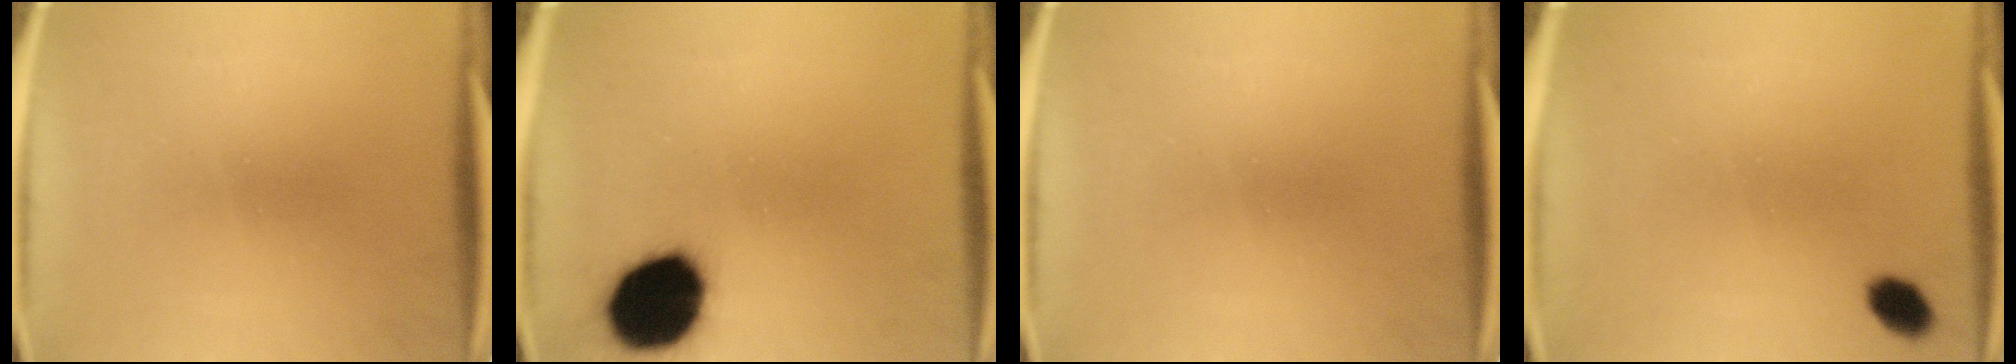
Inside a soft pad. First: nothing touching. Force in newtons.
{"total": 17.3}
{"total": 0.0}
{"total": 3.5}